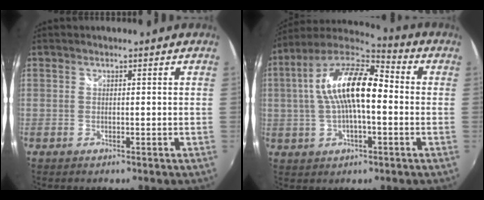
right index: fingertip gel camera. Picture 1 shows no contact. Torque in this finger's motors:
{"motor_torque": [1.46, -0.58, 1.05, 0.21]}